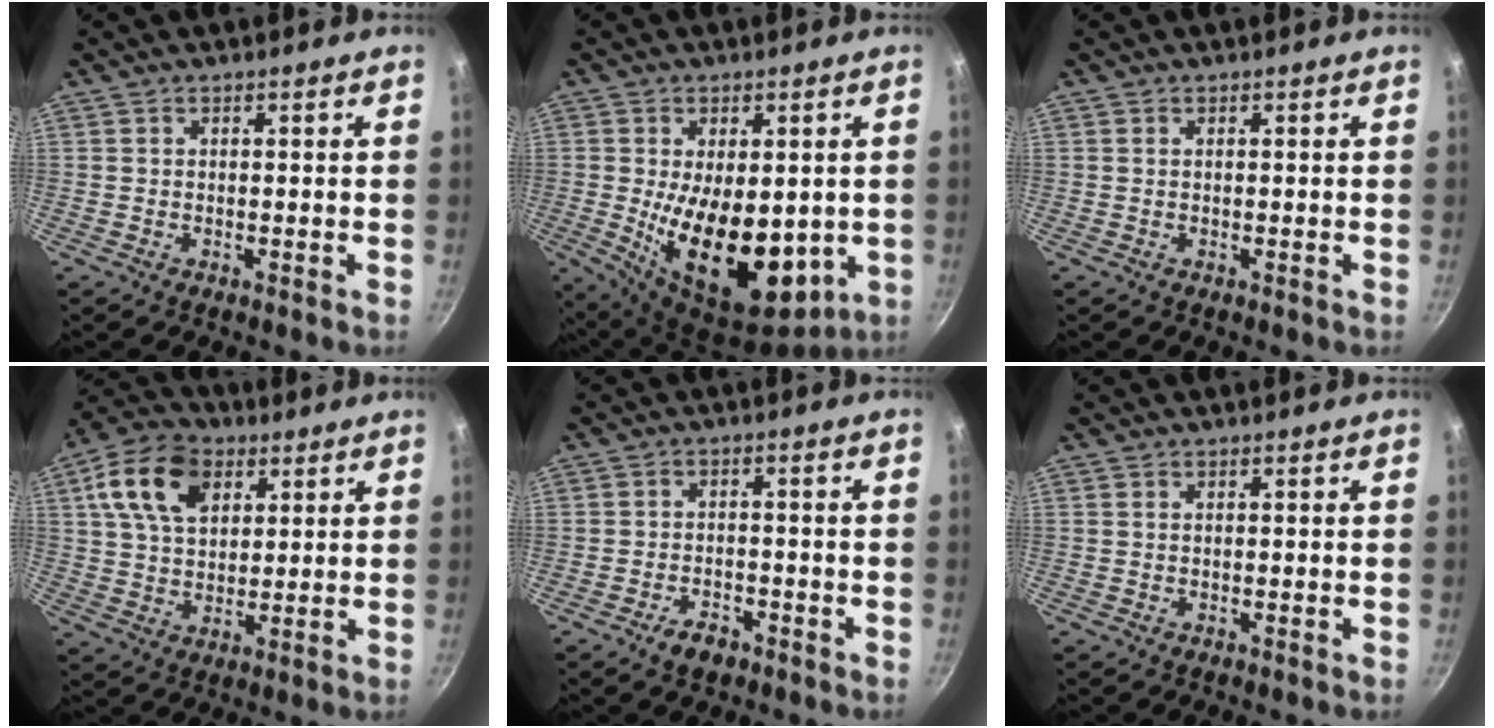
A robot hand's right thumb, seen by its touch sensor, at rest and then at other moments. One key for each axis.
{"total": 17.8, "fx": -1.2, "fy": 9.9, "fz": 14.8, "tx": -0.221, "ty": -0.032, "tz": 0.001}
{"total": 0.0}
{"total": 13.9, "fx": 5.3, "fy": 9.2, "fz": 9.0, "tx": -0.140, "ty": 0.000, "tz": 0.085}
{"total": 4.1, "fx": -2.7, "fy": 2.3, "fz": 2.1, "tx": -0.029, "ty": 0.022, "tz": -0.041}
{"total": 0.0}